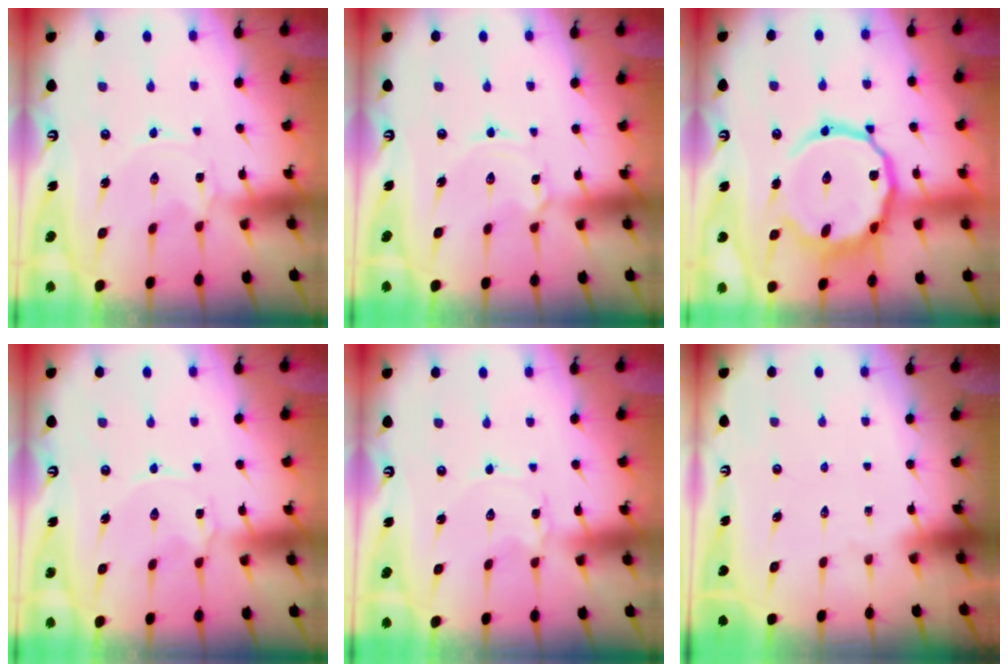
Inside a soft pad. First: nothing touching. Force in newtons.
{"total": 1.8, "press": 1.8, "slide": 0.3}
{"total": 17.8, "press": 17.7, "slide": 1.5}
{"total": 0.8, "press": 0.8, "slide": 0.2}
{"total": 0.6, "press": 0.6, "slide": 0.1}
{"total": 0.0}